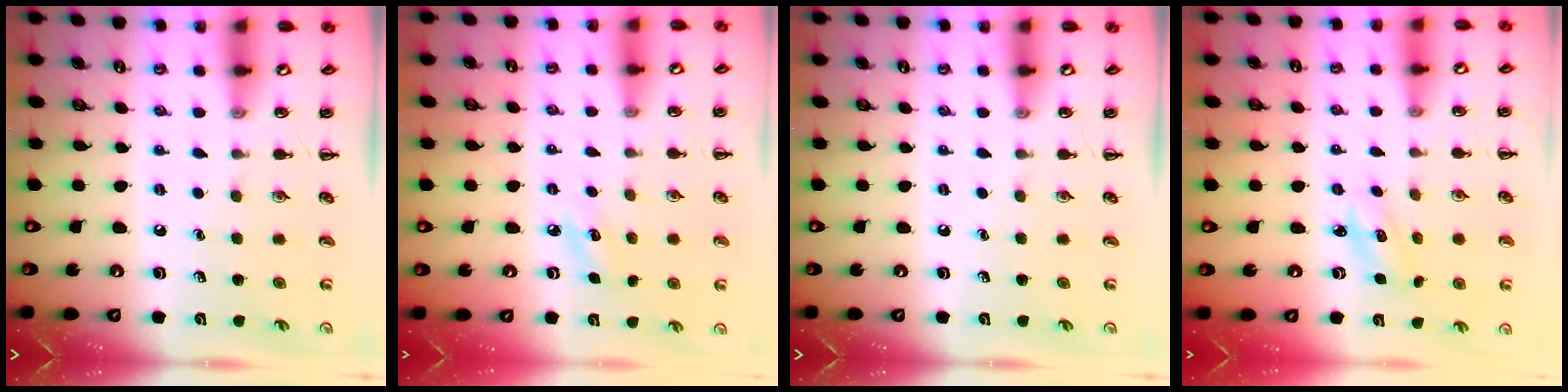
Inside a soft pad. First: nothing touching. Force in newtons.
{"total": 6.6, "press": 6.3, "slide": 1.7}
{"total": 0.0}
{"total": 2.8, "press": 2.8, "slide": 0.7}